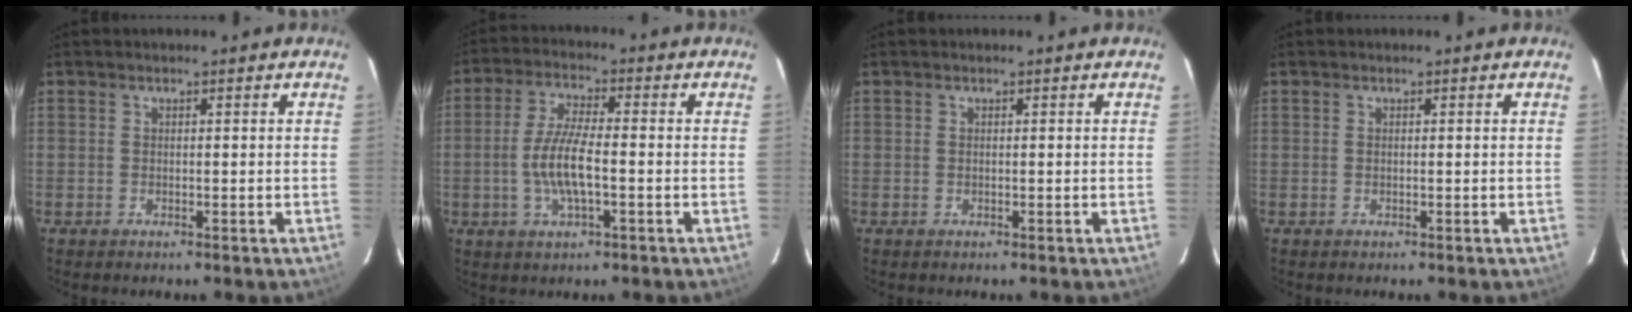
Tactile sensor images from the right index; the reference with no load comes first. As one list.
[{"total": 7.9, "force": [-1.8, 2.0, 7.5], "torque": [-0.150, -0.001, -0.036]}, {"total": 0.0}, {"total": 0.0}]